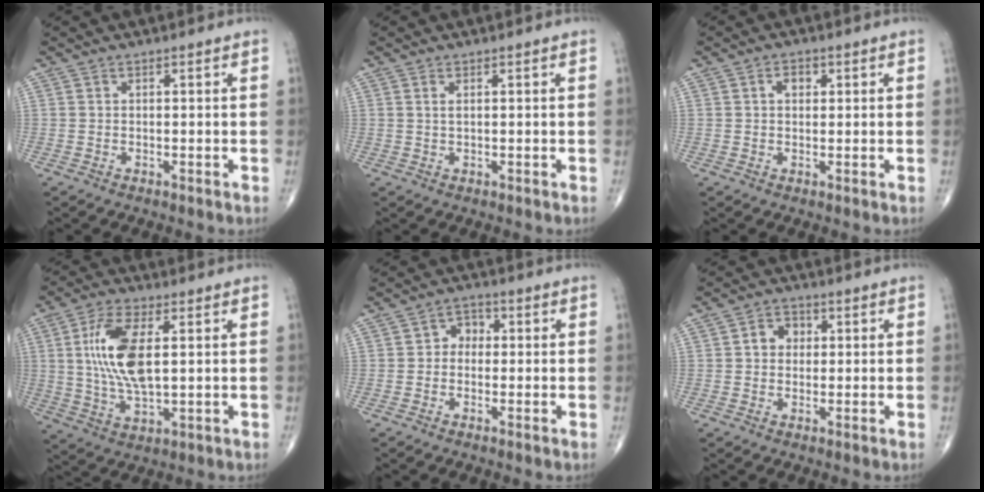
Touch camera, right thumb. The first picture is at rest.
{"total": 0.9, "force": [0.4, 0.3, 0.7], "torque": [-0.016, 0.003, 0.007]}
{"total": 2.4, "force": [0.7, 1.7, 1.5], "torque": [-0.014, 0.003, 0.007]}
{"total": 12.6, "force": [2.2, 5.4, 11.2], "torque": [-0.223, -0.009, 0.044]}
{"total": 3.5, "force": [-0.2, 3.0, 1.9], "torque": [-0.005, 0.016, -0.015]}
{"total": 3.8, "force": [0.3, 3.2, 1.9], "torque": [-0.010, 0.013, -0.004]}